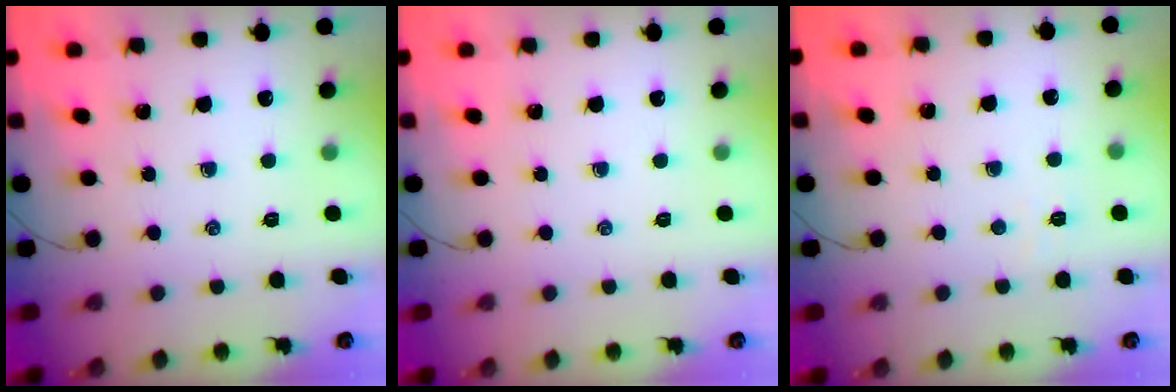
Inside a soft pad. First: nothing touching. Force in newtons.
{"total": 0.0}
{"total": 1.8, "press": 1.7, "slide": 0.5}